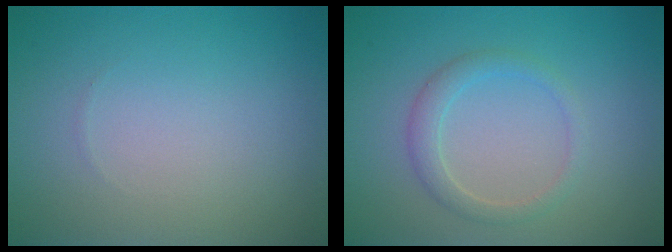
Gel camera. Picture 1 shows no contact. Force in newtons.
{"total": 2.0, "press": 2.0, "slide": 0.1}